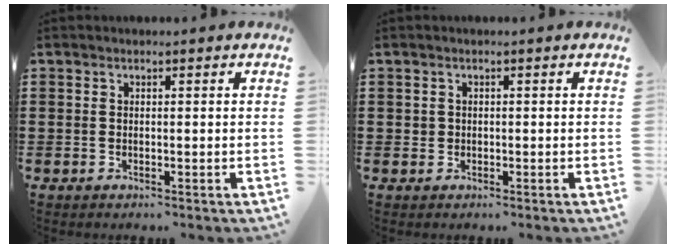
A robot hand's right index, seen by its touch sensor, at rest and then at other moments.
{"total": 0.9, "force": [0.2, 0.9, 0.1], "torque": [-0.002, 0.007, 0.004]}